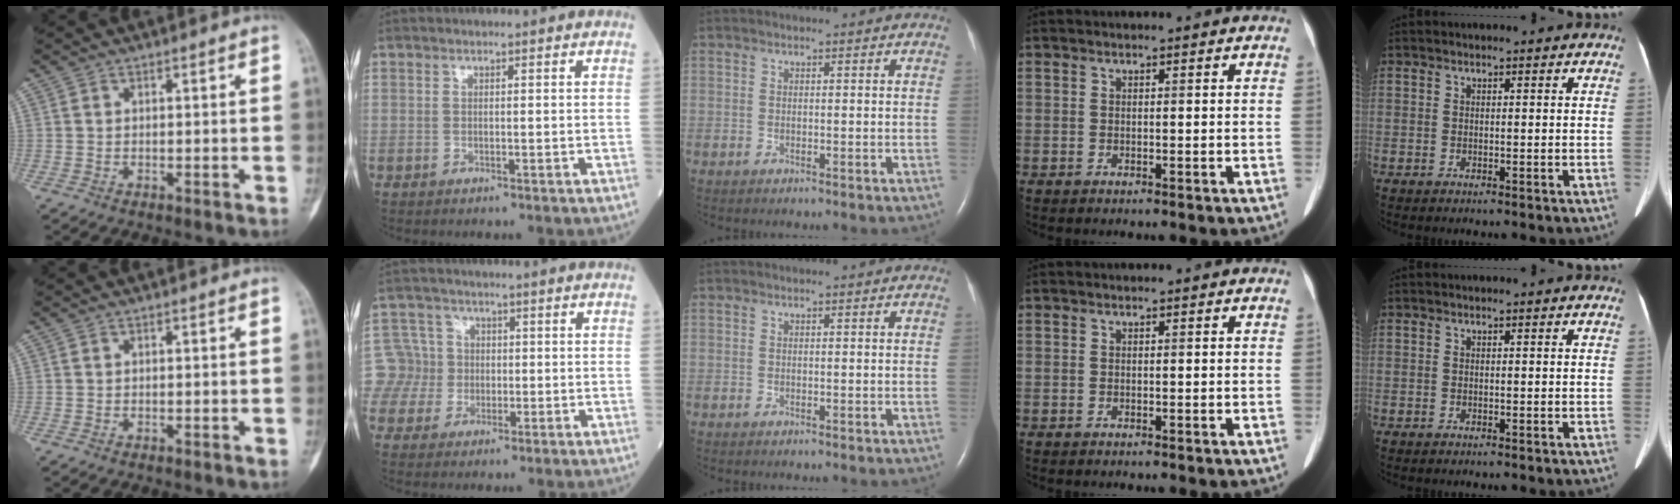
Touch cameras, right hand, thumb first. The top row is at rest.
{"index": {"total": 5.1, "force": [-0.6, 5.1, -0.4], "torque": [0.015, 0.020, -0.012]}}